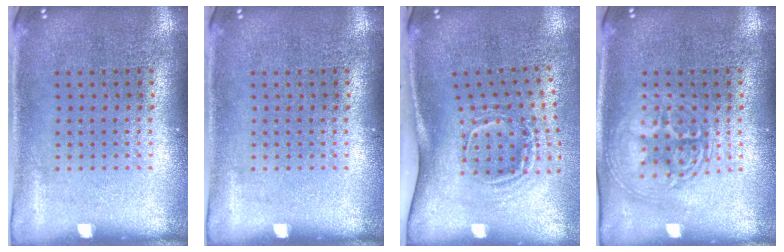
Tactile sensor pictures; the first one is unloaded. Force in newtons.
{"total": 0.0}
{"total": 1.9, "press": 1.2, "slide": 1.6}
{"total": 2.8, "press": 2.8, "slide": 0.4}